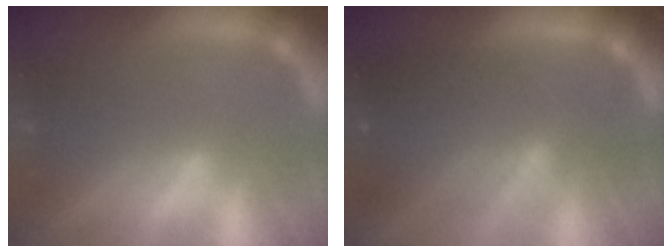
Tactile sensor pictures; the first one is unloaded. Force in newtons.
{"total": 8.0}